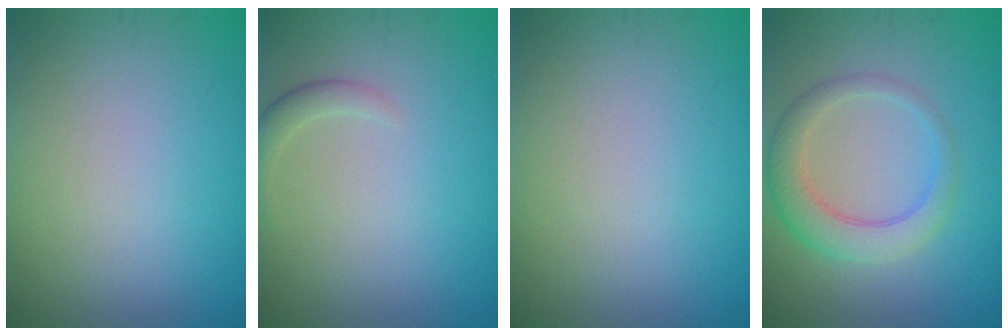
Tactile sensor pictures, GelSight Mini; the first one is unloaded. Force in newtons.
{"total": 1.5, "press": 1.5, "slide": 0.1}
{"total": 0.0}
{"total": 4.0, "press": 4.0, "slide": 0.1}